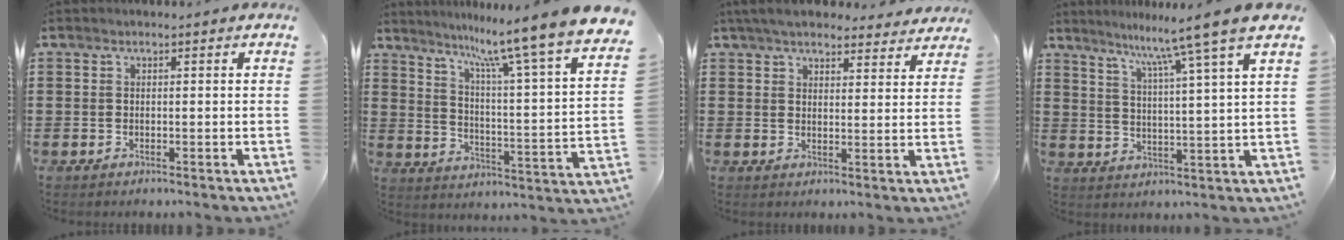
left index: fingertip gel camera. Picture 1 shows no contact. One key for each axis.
{"total": 10.0, "fx": 8.2, "fy": -1.5, "fz": 5.5, "tx": -0.113, "ty": -0.082, "tz": 0.121}
{"total": 5.4, "fx": 5.1, "fy": 1.3, "fz": 1.5, "tx": -0.046, "ty": -0.012, "tz": 0.095}
{"total": 8.3, "fx": 6.5, "fy": -1.8, "fz": 4.9, "tx": -0.110, "ty": -0.039, "tz": 0.101}